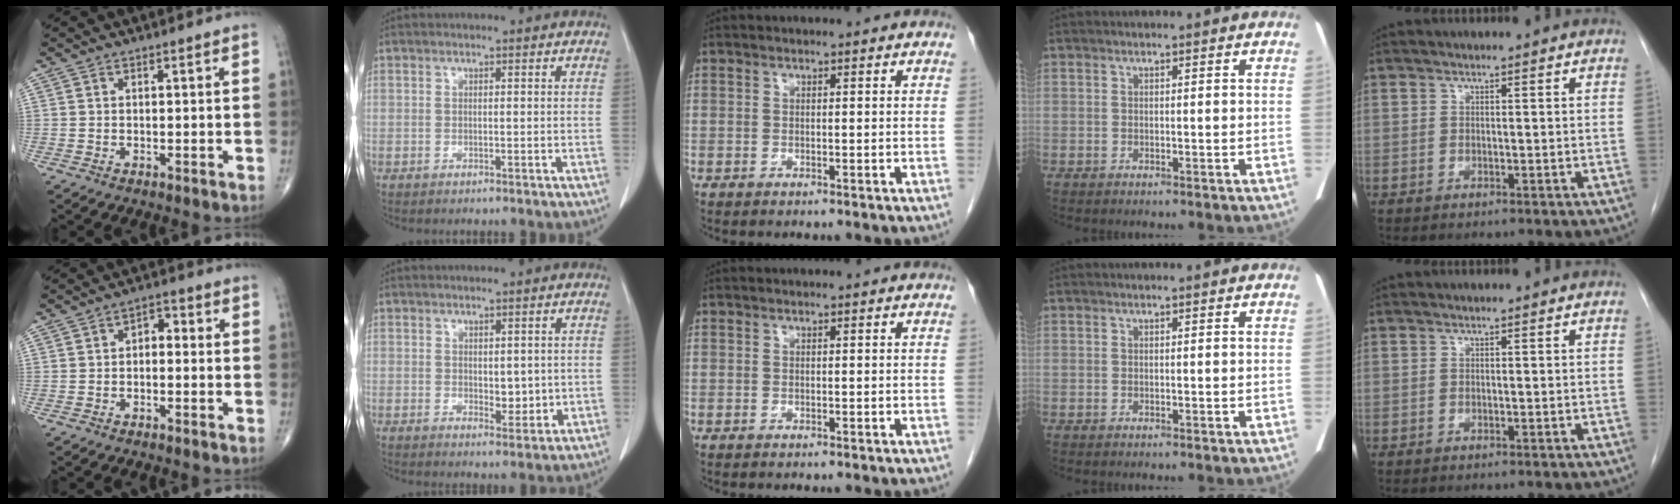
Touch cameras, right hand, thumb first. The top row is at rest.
{"thumb": {"total": 3.4, "force": [-0.1, 2.2, 2.6], "torque": [-0.022, 0.016, -0.013]}, "index": {"total": 3.1, "force": [0.2, 1.8, 2.5], "torque": [-0.029, -0.005, 0.012]}}